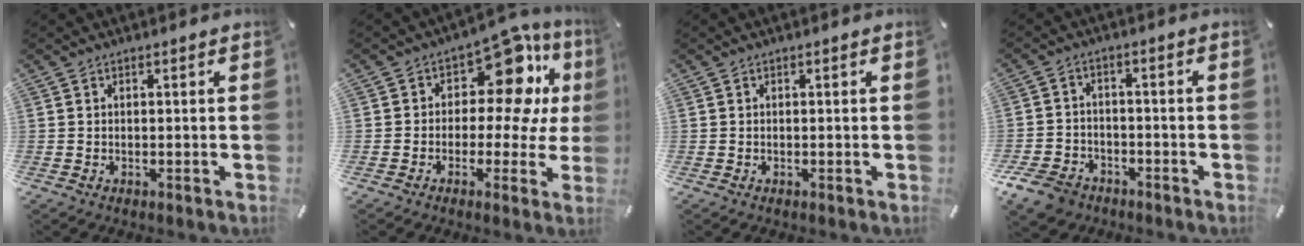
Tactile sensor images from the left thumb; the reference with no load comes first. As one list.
[{"total": 15.7, "force": [6.4, 9.0, 11.2], "torque": [-0.173, -0.049, 0.108]}, {"total": 0.0}, {"total": 7.4, "force": [-5.3, 4.7, 2.3], "torque": [-0.056, 0.028, -0.105]}]